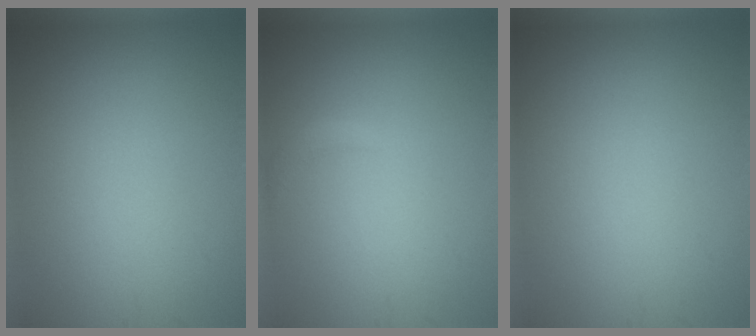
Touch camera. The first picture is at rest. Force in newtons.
{"total": 1.0, "press": 0.9, "slide": 0.2}
{"total": 0.0}